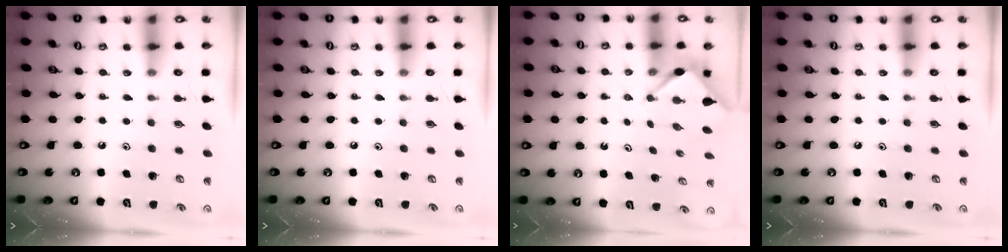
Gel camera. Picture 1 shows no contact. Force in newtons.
{"total": 0.0}
{"total": 2.9, "press": 2.8, "slide": 0.3}
{"total": 0.0}